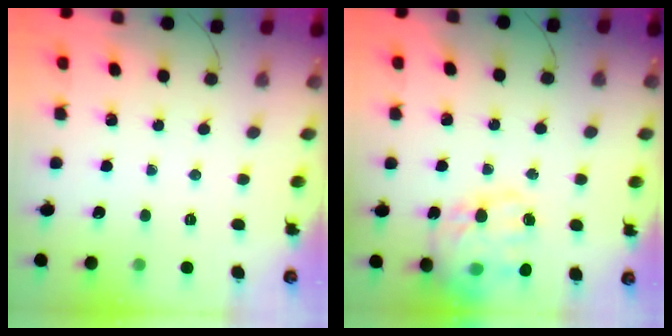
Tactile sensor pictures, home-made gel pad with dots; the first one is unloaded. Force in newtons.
{"total": 20.2, "press": 19.8, "slide": 4.0}